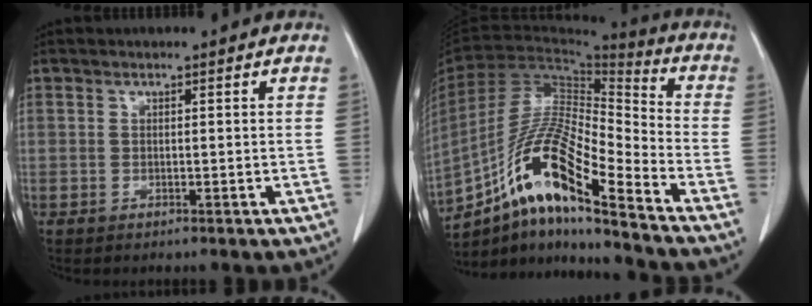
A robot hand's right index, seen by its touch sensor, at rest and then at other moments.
{"total": 17.3, "force": [-10.9, 1.9, 13.2], "torque": [-0.257, 0.002, -0.194]}